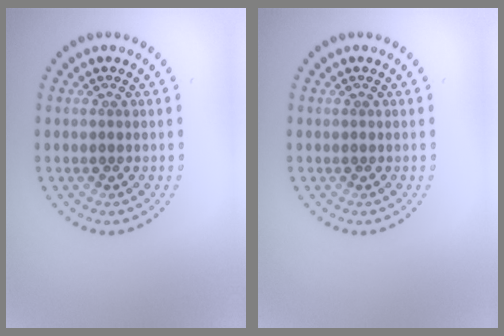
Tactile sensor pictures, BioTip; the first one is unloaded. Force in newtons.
{"total": 0.0}